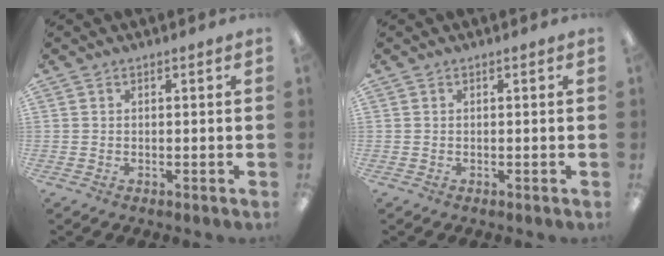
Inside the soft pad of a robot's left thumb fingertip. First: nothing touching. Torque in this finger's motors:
{"motor_torque": [-0.03, 0.03, -0.11, 0.11, 0.00]}